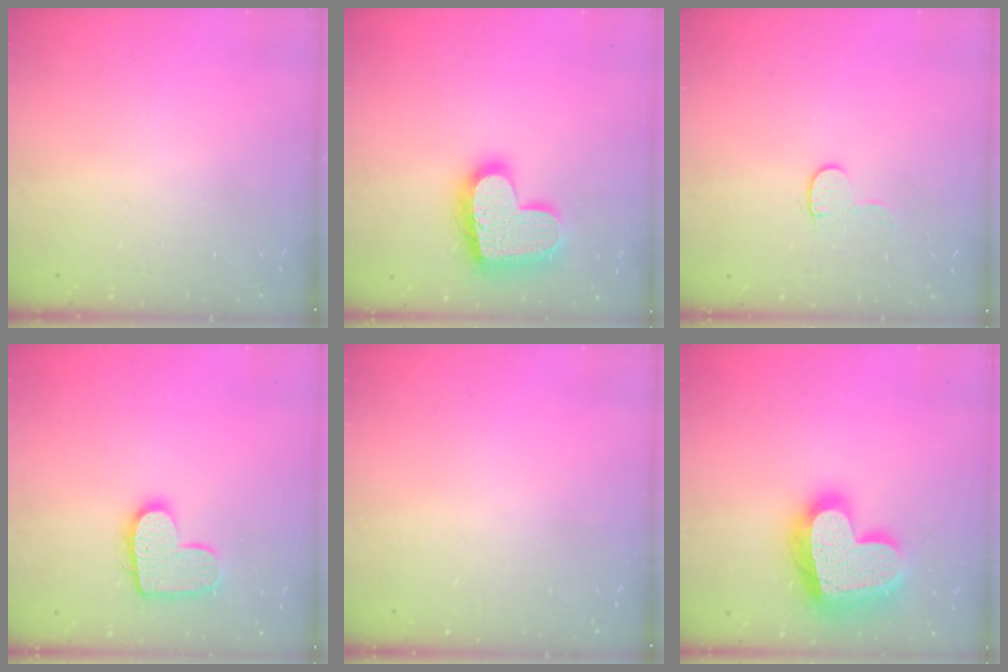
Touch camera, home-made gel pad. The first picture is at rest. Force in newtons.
{"total": 20.0, "press": 20.0, "slide": 1.2}
{"total": 5.5, "press": 5.5, "slide": 0.5}
{"total": 12.0, "press": 11.9, "slide": 0.6}
{"total": 0.0}
{"total": 24.6, "press": 24.5, "slide": 1.9}